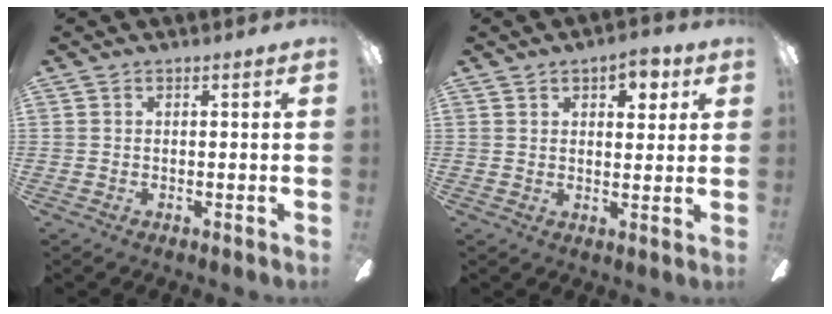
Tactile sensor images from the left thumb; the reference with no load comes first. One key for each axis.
{"total": 5.1, "fx": 2.8, "fy": 2.7, "fz": 3.2, "tx": -0.028, "ty": -0.006, "tz": 0.043}